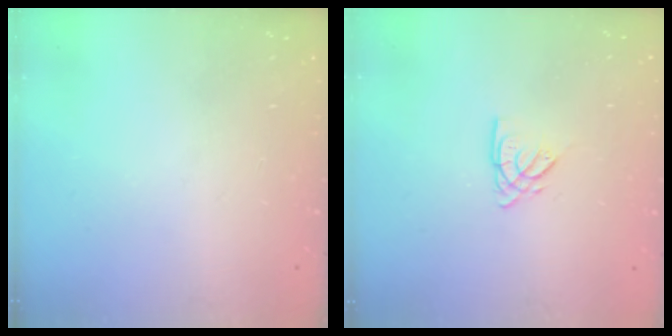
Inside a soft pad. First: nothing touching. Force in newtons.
{"total": 3.1, "press": 3.1, "slide": 0.3}